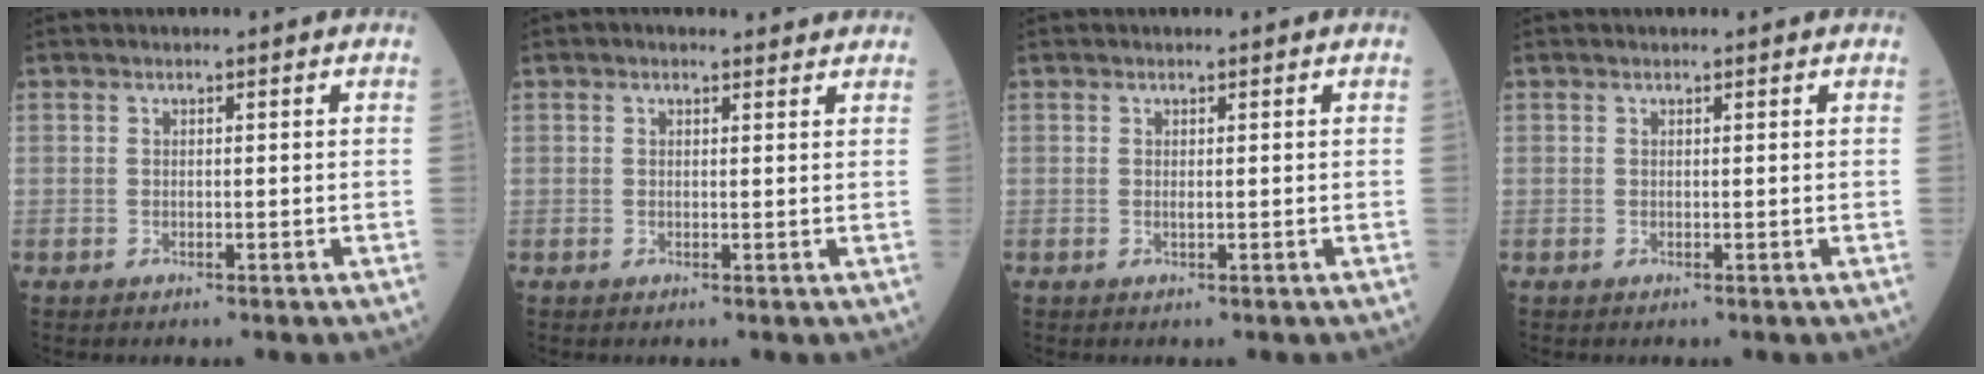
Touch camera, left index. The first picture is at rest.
{"total": 3.4, "force": [2.9, 1.1, 1.5], "torque": [-0.022, 0.020, 0.032]}
{"total": 0.7, "force": [0.4, 0.1, 0.6], "torque": [-0.015, 0.004, 0.005]}
{"total": 1.3, "force": [1.1, 0.1, 0.5], "torque": [-0.010, 0.011, 0.016]}